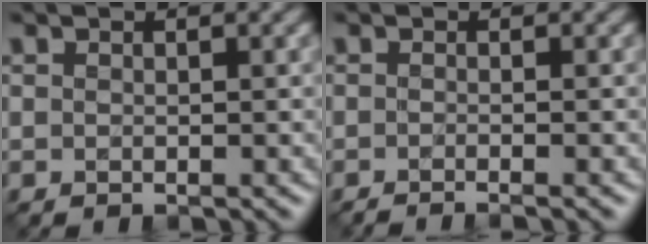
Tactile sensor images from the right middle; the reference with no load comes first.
{"total": 2.0, "force": [-0.9, 0.7, 1.6], "torque": [-0.002, -0.010, -0.023]}